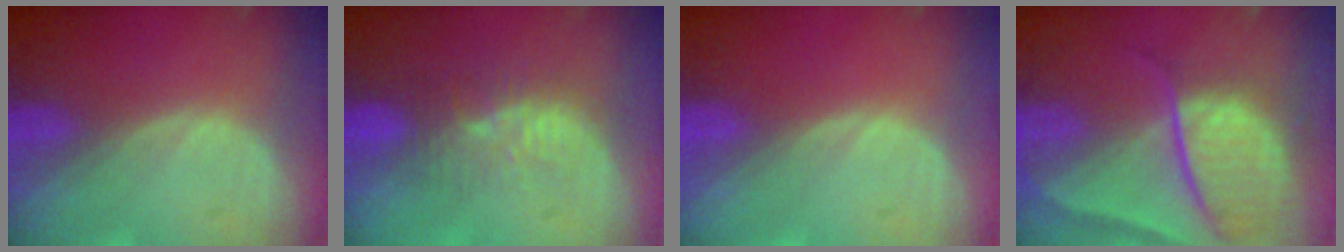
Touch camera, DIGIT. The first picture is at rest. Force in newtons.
{"total": 6.0, "press": 5.7, "slide": 1.9}
{"total": 0.0}
{"total": 10.7, "press": 8.9, "slide": 5.9}